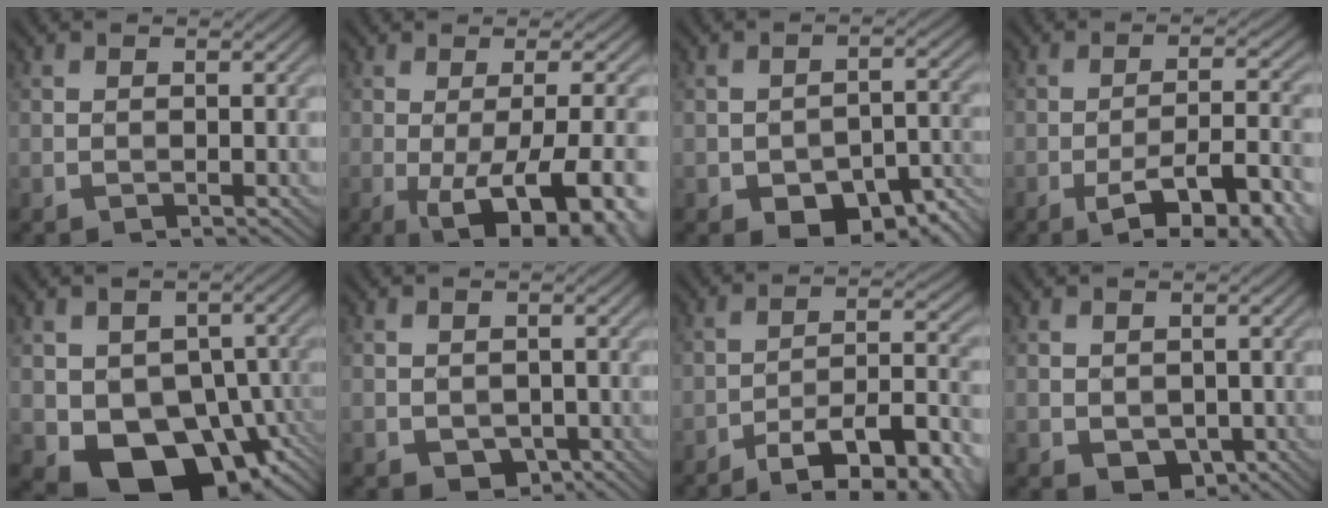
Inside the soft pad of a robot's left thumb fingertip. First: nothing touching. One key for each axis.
{"total": 13.6, "fx": -4.3, "fy": 4.0, "fz": 12.3, "tx": -0.150, "ty": -0.006, "tz": -0.048}
{"total": 9.9, "fx": -6.2, "fy": 5.1, "fz": 5.8, "tx": -0.080, "ty": -0.009, "tz": -0.088}
{"total": 12.8, "fx": -7.2, "fy": 3.5, "fz": 10.0, "tx": -0.146, "ty": 0.007, "tz": -0.100}
{"total": 12.5, "fx": -3.9, "fy": 8.7, "fz": 8.1, "tx": -0.124, "ty": -0.035, "tz": -0.054}
{"total": 2.7, "fx": -0.8, "fy": 2.1, "fz": 1.6, "tx": -0.034, "ty": -0.013, "tz": -0.010}
{"total": 15.7, "fx": -11.1, "fy": 4.8, "fz": 10.1, "tx": -0.144, "ty": -0.007, "tz": -0.157}
{"total": 3.2, "fx": -0.5, "fy": 2.4, "fz": 2.1, "tx": -0.044, "ty": -0.012, "tz": -0.003}